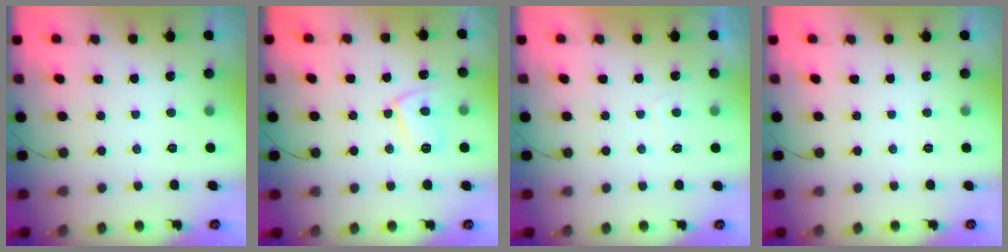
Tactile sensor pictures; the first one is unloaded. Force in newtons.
{"total": 8.2, "press": 8.2, "slide": 0.7}
{"total": 0.5, "press": 0.0, "slide": 0.5}
{"total": 0.0}